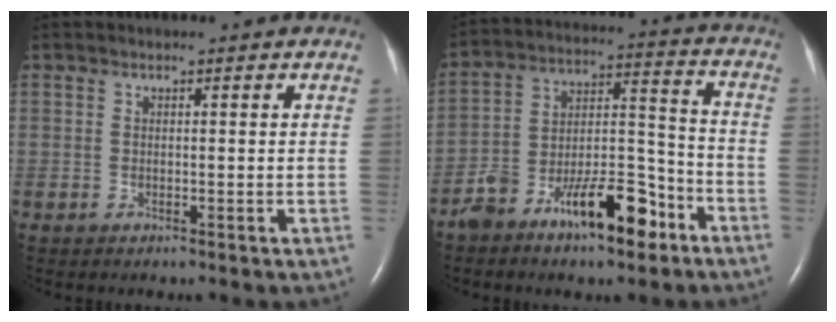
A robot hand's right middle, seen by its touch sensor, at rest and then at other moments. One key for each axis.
{"total": 13.3, "fx": -8.4, "fy": 4.6, "fz": 9.2, "tx": -0.157, "ty": 0.027, "tz": -0.140}